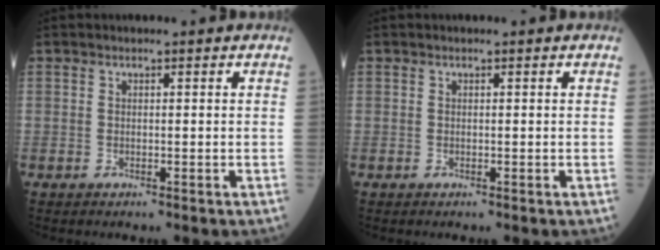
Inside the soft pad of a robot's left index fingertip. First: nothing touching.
{"total": 0.0}